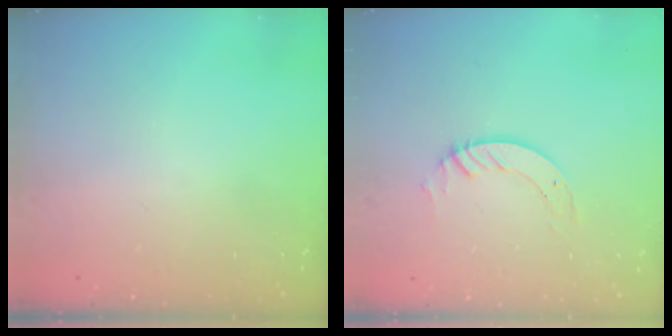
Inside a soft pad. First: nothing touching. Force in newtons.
{"total": 3.4, "press": 3.4, "slide": 0.1}